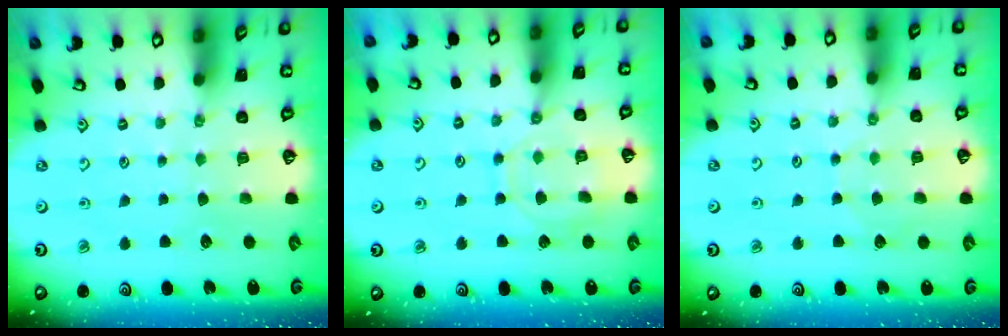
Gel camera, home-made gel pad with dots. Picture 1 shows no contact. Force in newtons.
{"total": 10.8, "press": 10.7, "slide": 1.0}
{"total": 5.2, "press": 5.2, "slide": 0.5}